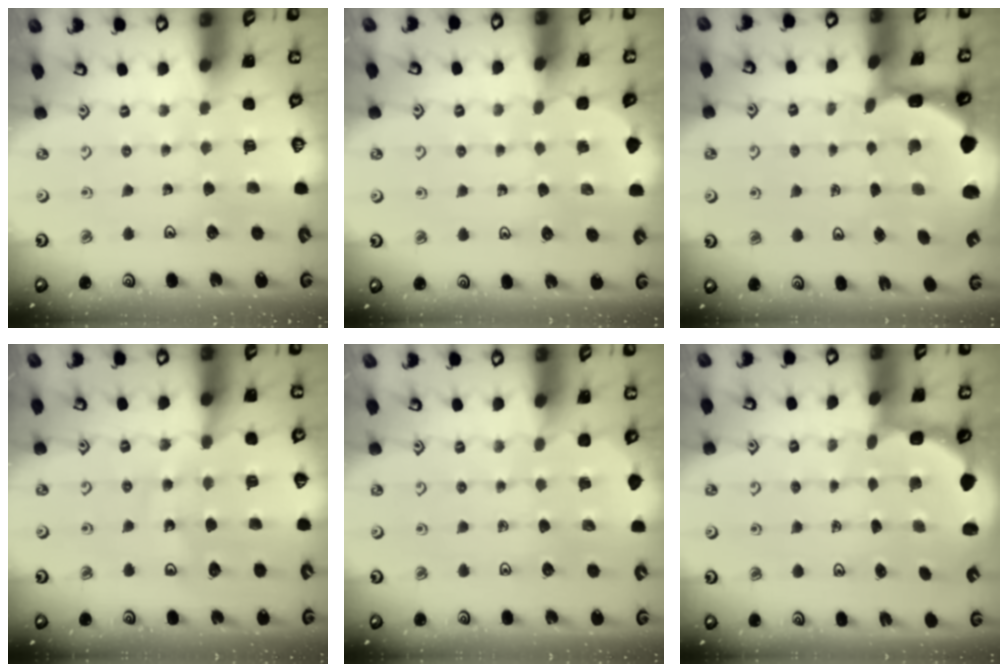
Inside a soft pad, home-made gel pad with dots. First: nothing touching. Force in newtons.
{"total": 2.1, "press": 2.1, "slide": 0.2}
{"total": 2.5, "press": 2.4, "slide": 0.9}
{"total": 13.0, "press": 12.4, "slide": 3.9}
{"total": 1.4, "press": 1.4, "slide": 0.1}
{"total": 3.0, "press": 2.6, "slide": 1.5}